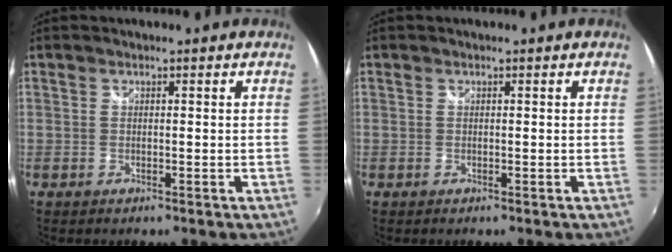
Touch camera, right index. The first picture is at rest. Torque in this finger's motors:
{"motor_torque": [-0.02, 0.03, 0.01, 0.00]}